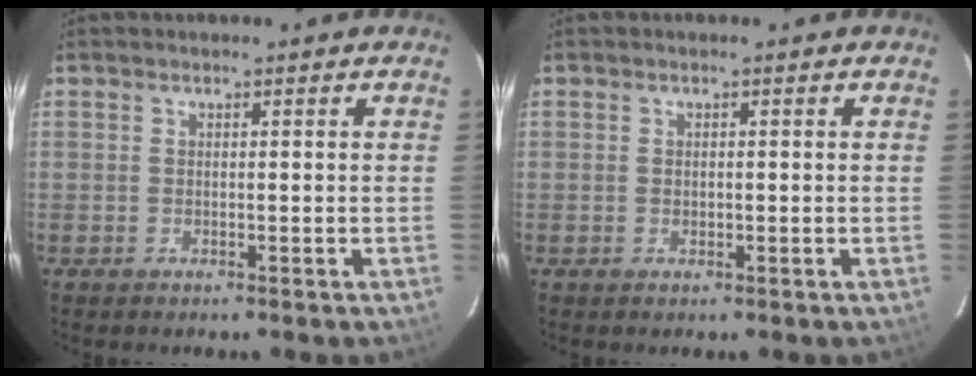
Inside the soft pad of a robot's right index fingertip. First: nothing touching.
{"total": 0.6, "force": [0.0, 0.5, 0.3], "torque": [-0.004, 0.001, 0.000]}